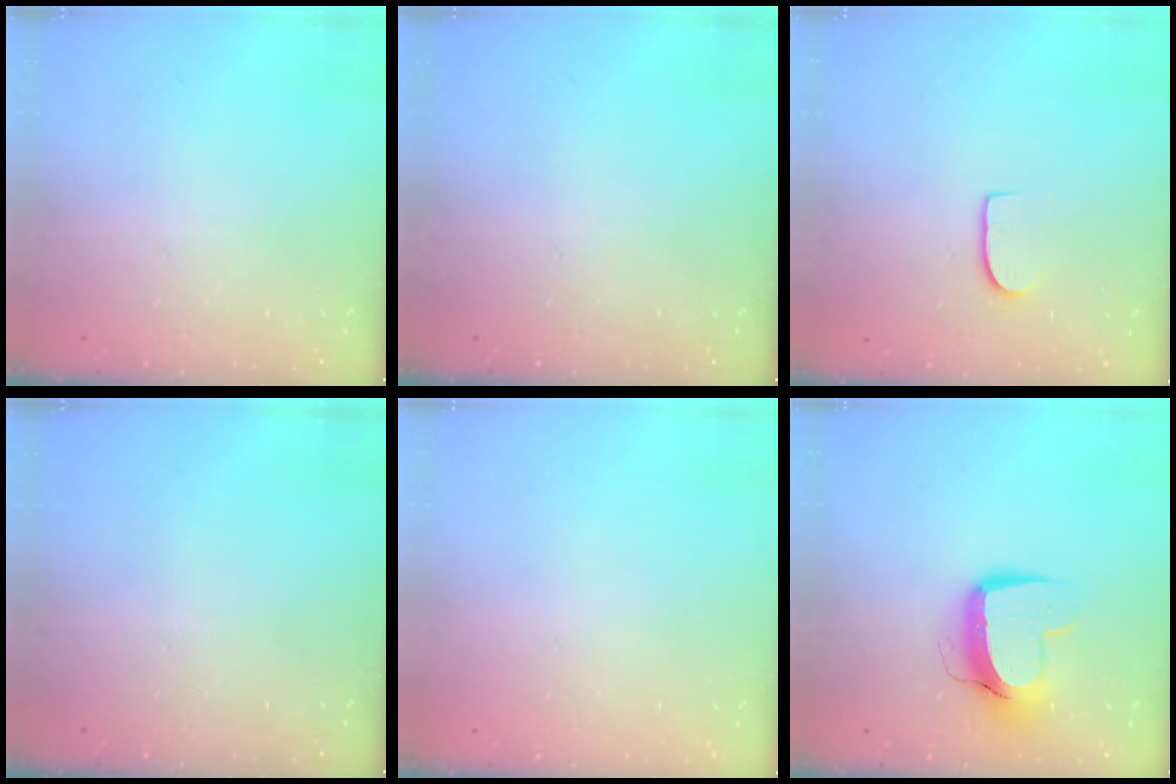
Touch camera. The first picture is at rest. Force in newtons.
{"total": 0.0}
{"total": 5.8, "press": 5.8, "slide": 0.5}
{"total": 0.0}
{"total": 0.0}
{"total": 13.0, "press": 12.9, "slide": 1.7}